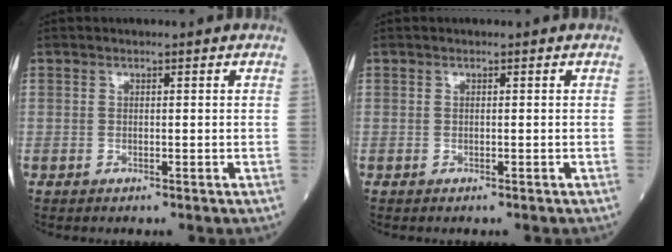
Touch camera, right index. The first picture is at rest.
{"total": 0.0}